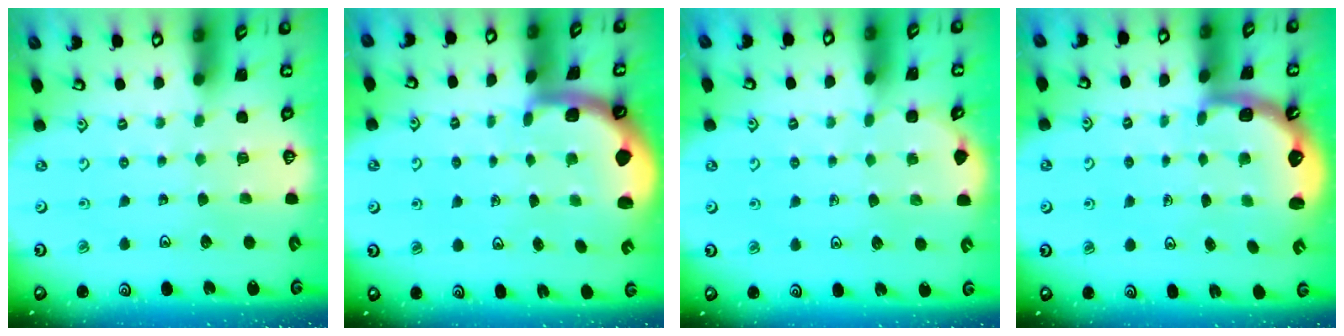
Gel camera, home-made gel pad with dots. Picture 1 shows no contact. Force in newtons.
{"total": 1.6, "press": 1.6, "slide": 0.2}
{"total": 3.0, "press": 3.0, "slide": 0.3}
{"total": 2.6, "press": 2.4, "slide": 1.1}